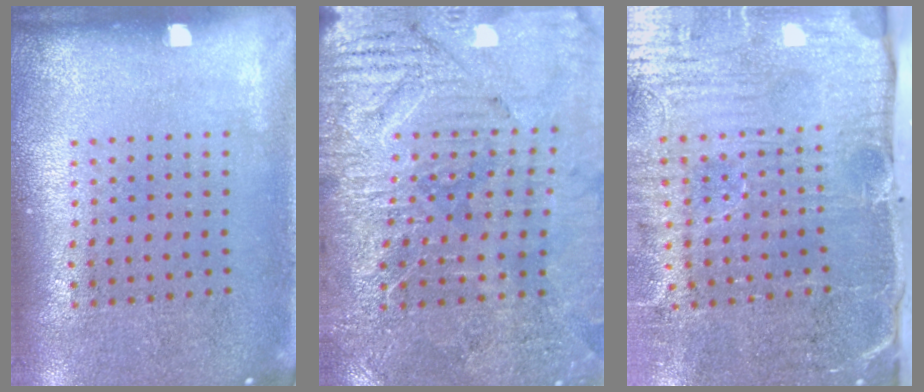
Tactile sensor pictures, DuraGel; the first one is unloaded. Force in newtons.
{"total": 3.4, "press": 3.4, "slide": 0.2}
{"total": 5.3, "press": 4.4, "slide": 2.9}